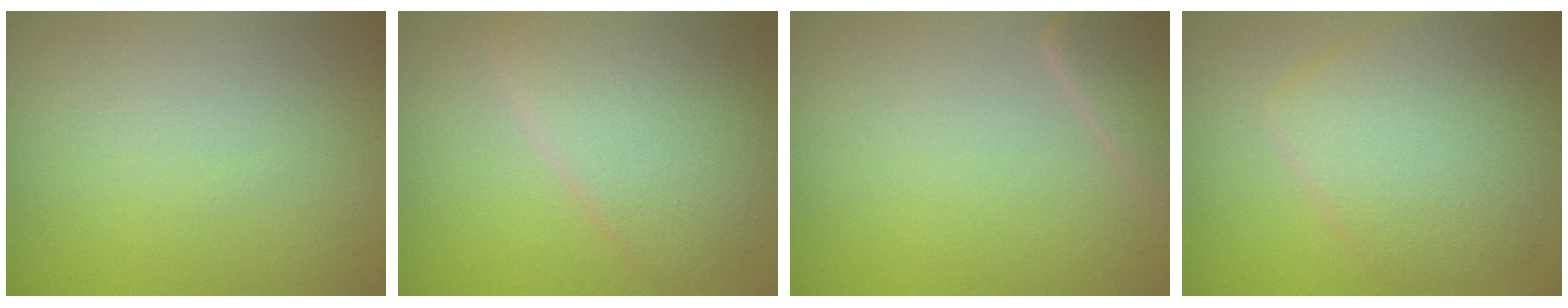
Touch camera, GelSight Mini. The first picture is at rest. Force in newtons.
{"total": 6.8, "press": 6.8, "slide": 0.2}
{"total": 2.6, "press": 2.6, "slide": 0.2}
{"total": 6.8, "press": 6.8, "slide": 0.3}